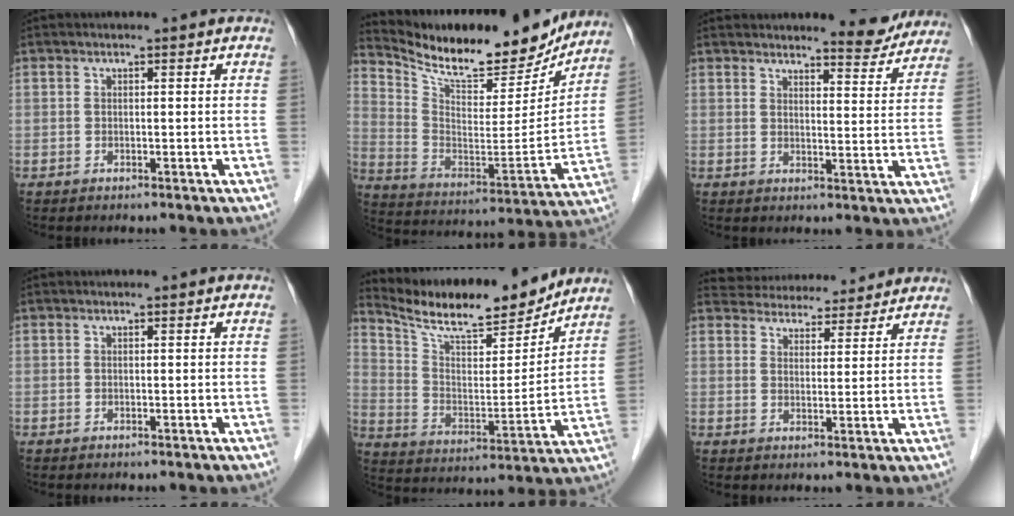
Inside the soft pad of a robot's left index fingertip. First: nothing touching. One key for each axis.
{"total": 21.0, "fx": 18.8, "fy": 5.2, "fz": 7.7, "tx": -0.143, "ty": -0.023, "tz": 0.291}
{"total": 6.8, "fx": 6.5, "fy": 1.4, "fz": 1.3, "tx": -0.010, "ty": -0.020, "tz": 0.073}
{"total": 0.0}
{"total": 16.8, "fx": 15.4, "fy": 2.6, "fz": 6.1, "tx": -0.116, "ty": -0.011, "tz": 0.254}
{"total": 12.5, "fx": 11.8, "fy": 3.3, "fz": 2.2, "tx": -0.028, "ty": 0.029, "tz": 0.161}